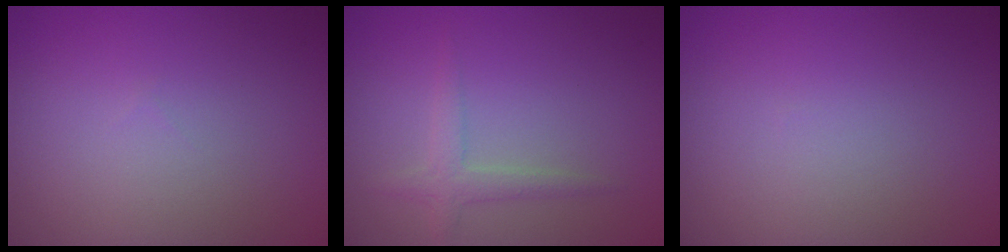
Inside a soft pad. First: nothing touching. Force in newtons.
{"total": 1.9, "press": 1.9, "slide": 0.1}
{"total": 0.0}